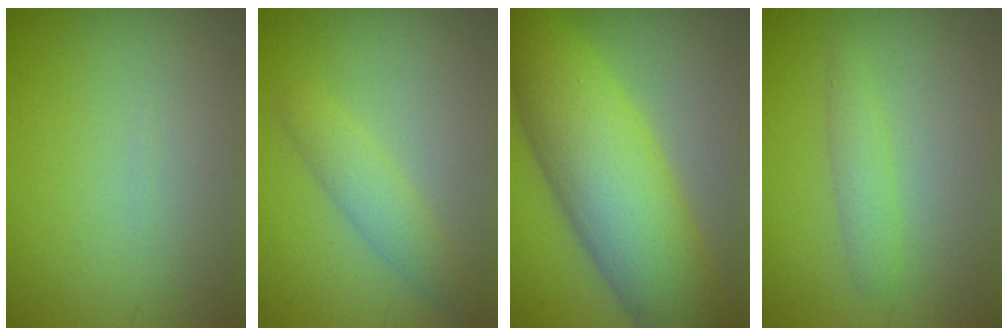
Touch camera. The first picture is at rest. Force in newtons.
{"total": 2.3, "press": 2.3, "slide": 0.1}
{"total": 11.3, "press": 11.2, "slide": 0.1}
{"total": 1.6, "press": 1.6, "slide": 0.2}